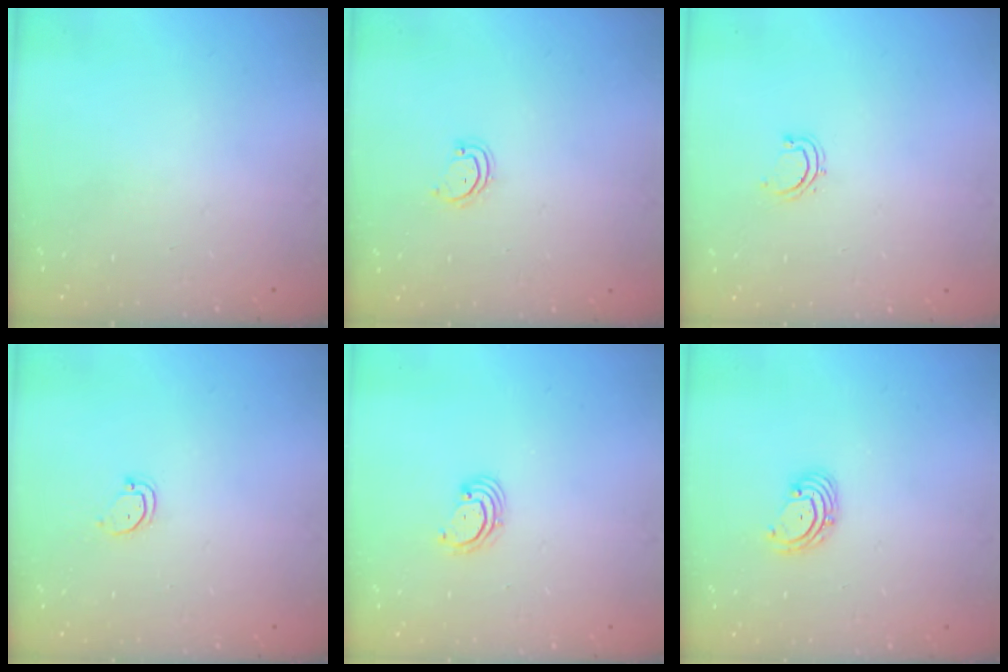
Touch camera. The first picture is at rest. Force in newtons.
{"total": 2.8, "press": 2.8, "slide": 0.3}
{"total": 4.0, "press": 3.8, "slide": 1.1}
{"total": 3.5, "press": 3.5, "slide": 0.4}
{"total": 2.6, "press": 2.6, "slide": 0.3}
{"total": 3.4, "press": 3.3, "slide": 0.5}